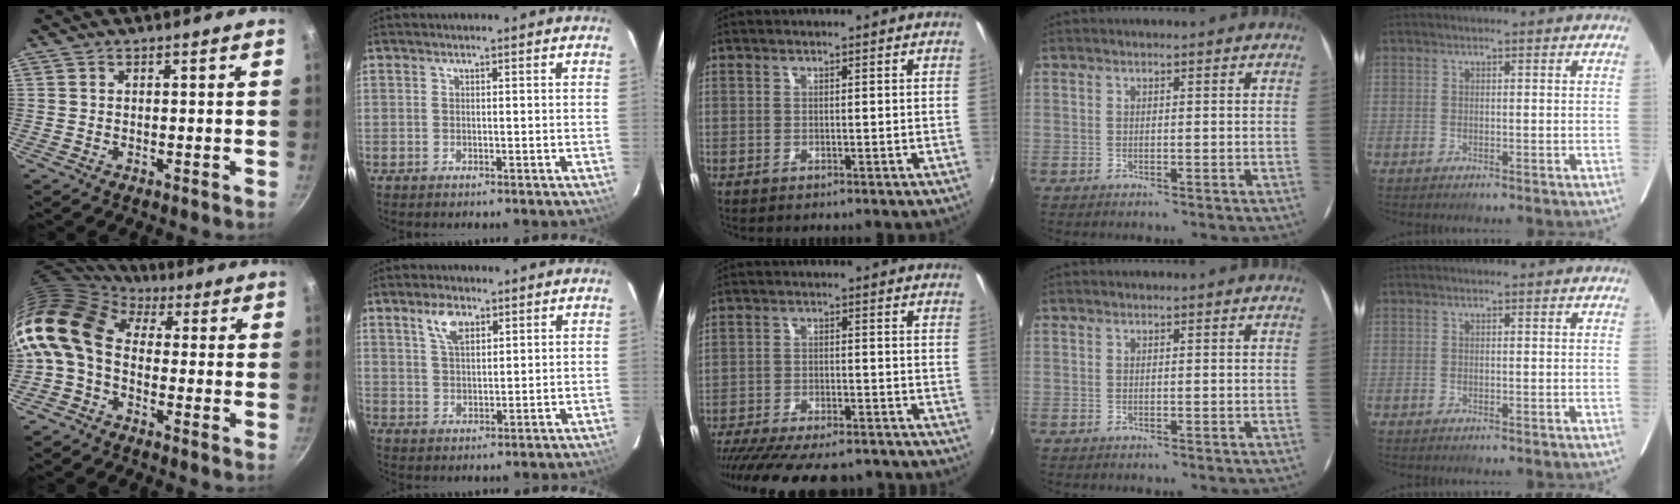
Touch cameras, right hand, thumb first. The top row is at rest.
{"thumb": {"total": 13.9, "force": [0.7, 9.8, 9.8], "torque": [-0.193, 0.026, -0.011]}, "index": {"total": 5.3, "force": [3.0, 2.5, 3.5], "torque": [-0.064, 0.009, 0.057]}, "middle": {"total": 20.6, "force": [-17.4, 5.9, 9.4], "torque": [-0.191, -0.028, -0.247]}}